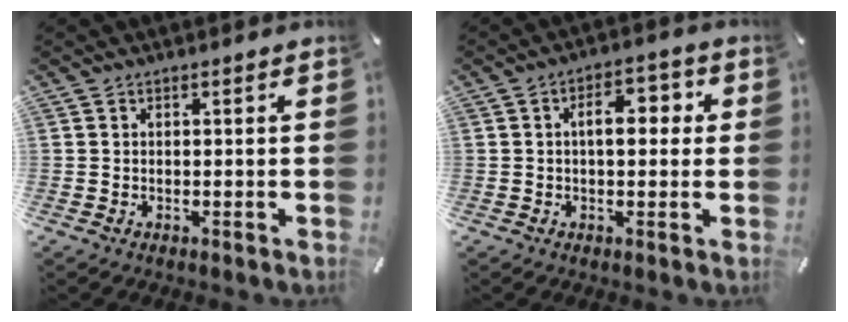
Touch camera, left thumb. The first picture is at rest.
{"total": 7.2, "force": [0.9, 4.1, 5.9], "torque": [-0.076, 0.001, 0.003]}